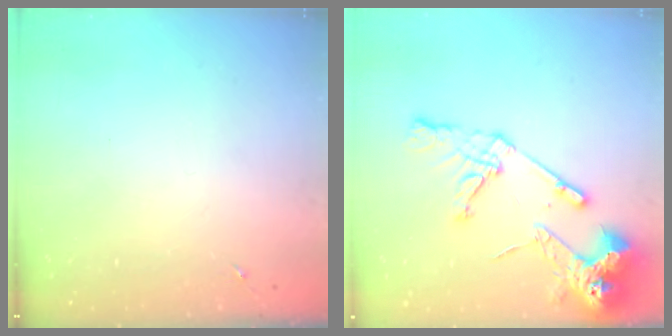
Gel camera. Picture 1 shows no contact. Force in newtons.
{"total": 17.1, "press": 17.0, "slide": 2.1}